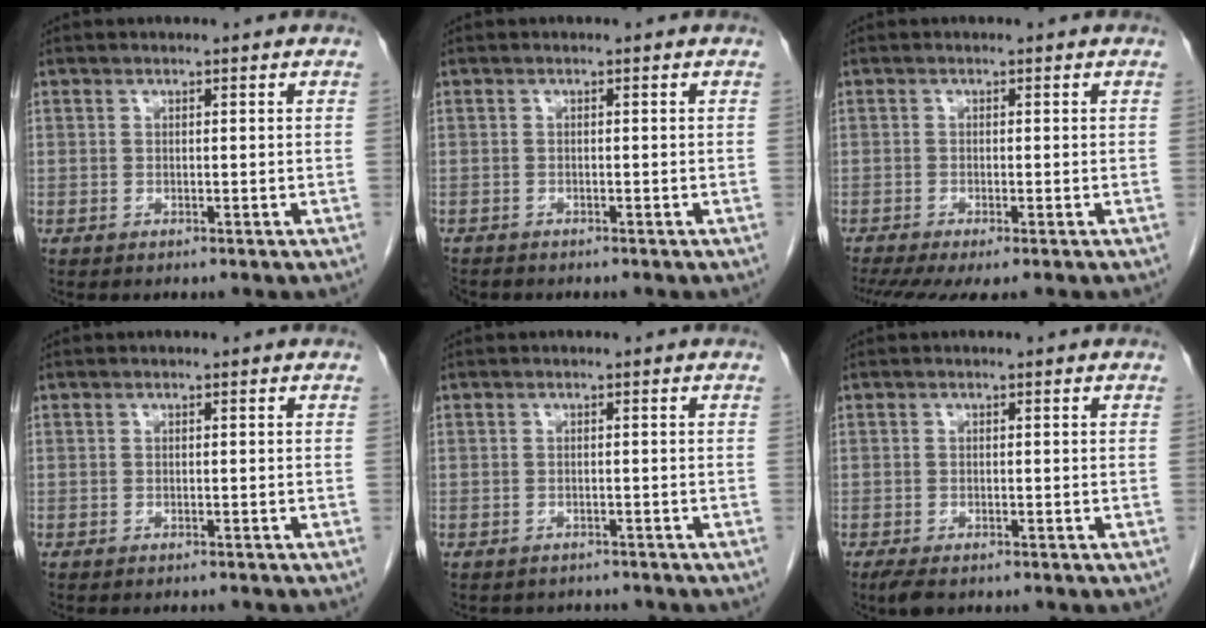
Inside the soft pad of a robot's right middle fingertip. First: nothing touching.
{"total": 1.7, "force": [-1.6, 0.6, 0.1], "torque": [-0.006, -0.004, -0.028]}
{"total": 5.8, "force": [-4.5, 0.8, 3.5], "torque": [-0.052, -0.013, -0.077]}
{"total": 2.4, "force": [-2.3, 0.2, 0.6], "torque": [-0.009, -0.004, -0.029]}
{"total": 3.7, "force": [-3.4, 1.5, 0.2], "torque": [-0.004, 0.002, -0.044]}
{"total": 2.8, "force": [-2.1, 0.9, 1.6], "torque": [-0.033, -0.007, -0.031]}